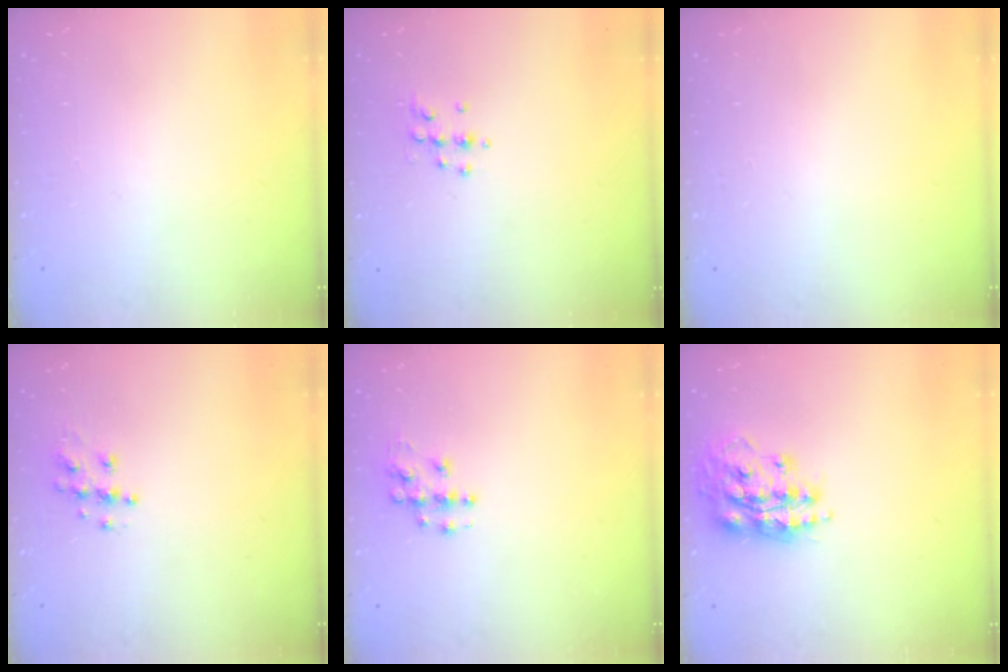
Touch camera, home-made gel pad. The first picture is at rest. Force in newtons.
{"total": 4.8, "press": 4.7, "slide": 0.5}
{"total": 0.0}
{"total": 7.8, "press": 7.8, "slide": 0.2}
{"total": 7.5, "press": 7.5, "slide": 0.4}
{"total": 16.2, "press": 16.2, "slide": 1.4}